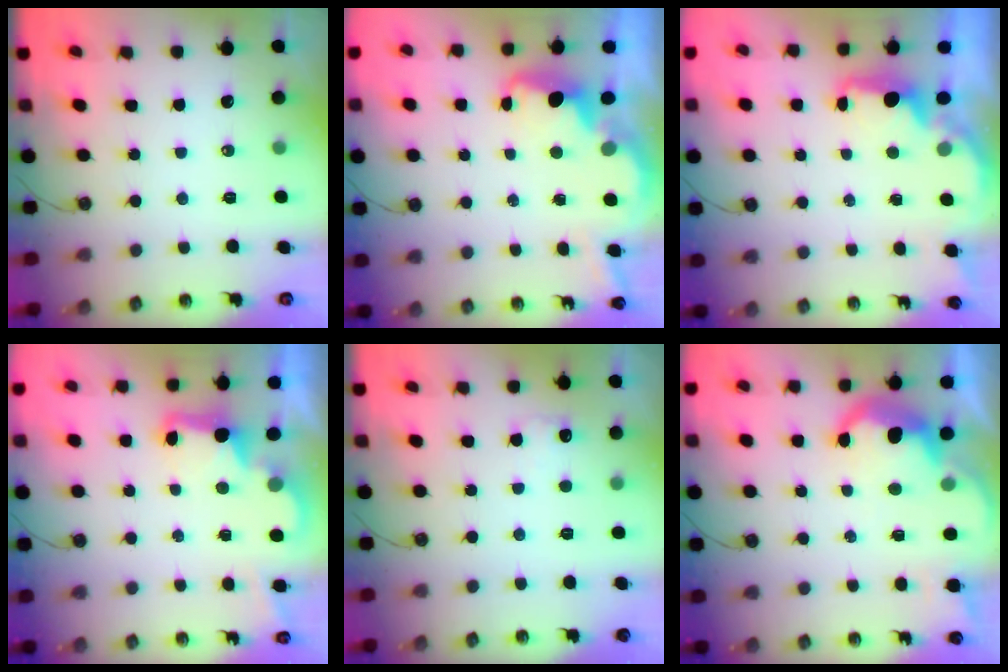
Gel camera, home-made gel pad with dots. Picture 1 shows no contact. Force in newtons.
{"total": 3.9, "press": 3.8, "slide": 0.7}
{"total": 2.3, "press": 2.1, "slide": 0.8}
{"total": 3.2, "press": 3.2, "slide": 0.7}
{"total": 5.1, "press": 4.9, "slide": 1.3}
{"total": 10.7, "press": 10.7, "slide": 0.8}